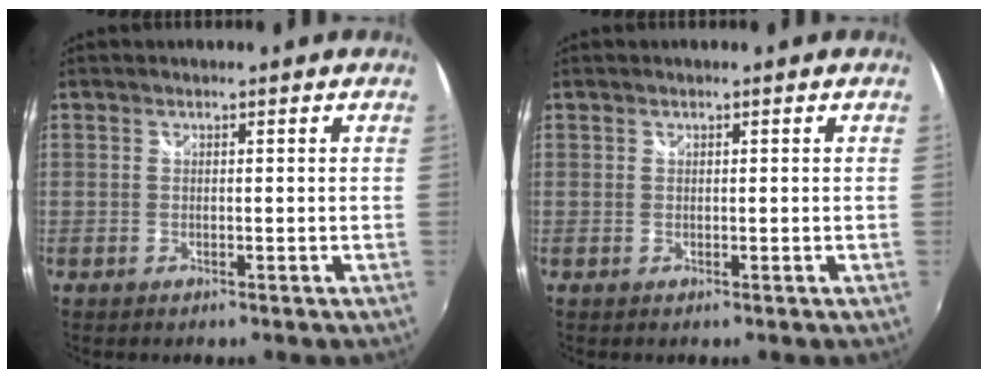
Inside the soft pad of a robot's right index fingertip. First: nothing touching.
{"total": 0.0}